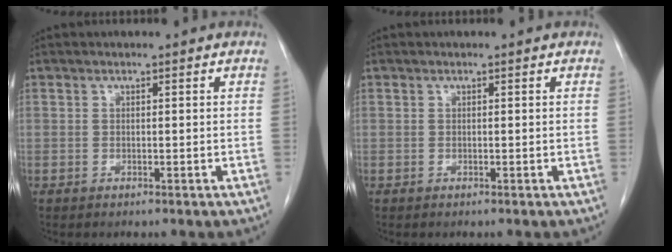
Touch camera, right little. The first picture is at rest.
{"total": 0.0}